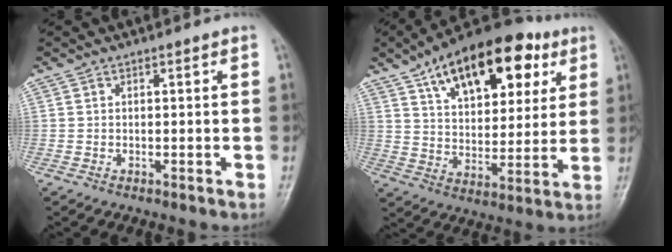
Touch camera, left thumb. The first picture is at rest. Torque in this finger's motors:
{"motor_torque": [2.14, 2.15, 1.71, -1.06, 0.23]}